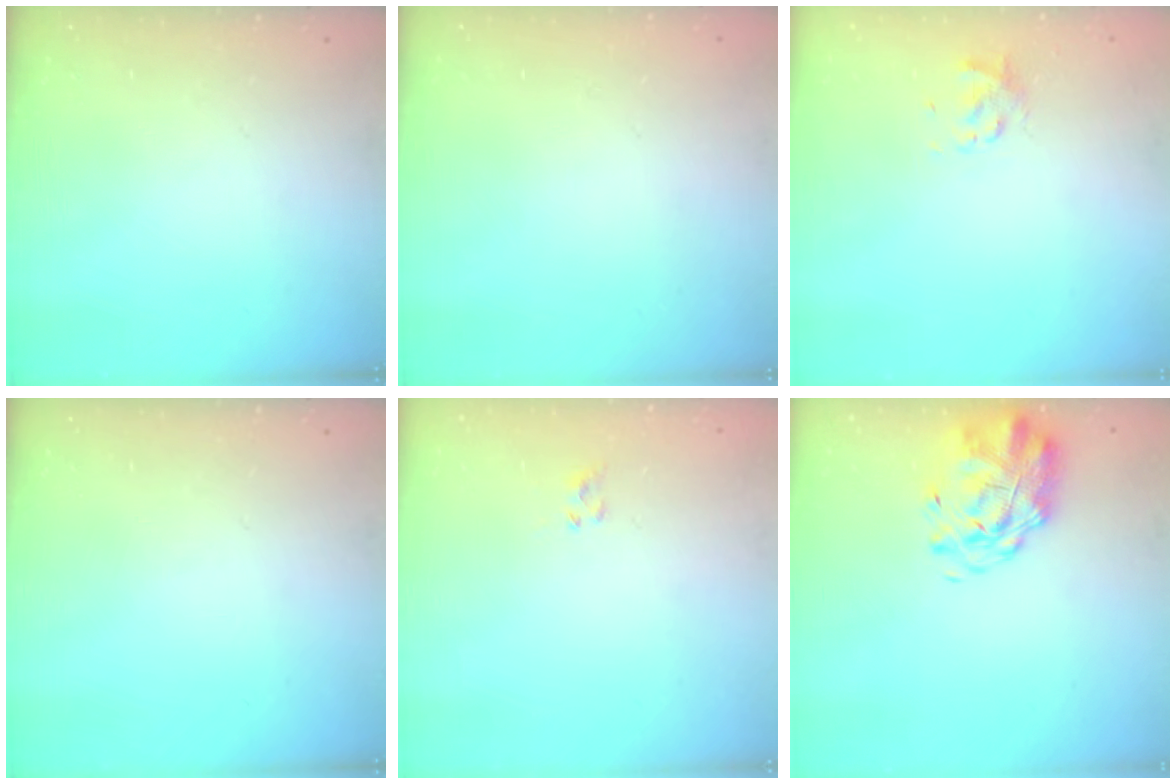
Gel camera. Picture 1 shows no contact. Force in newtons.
{"total": 1.9, "press": 1.9, "slide": 0.2}
{"total": 2.8, "press": 2.7, "slide": 0.7}
{"total": 0.0}
{"total": 1.9, "press": 1.7, "slide": 0.7}
{"total": 3.1, "press": 2.6, "slide": 1.7}